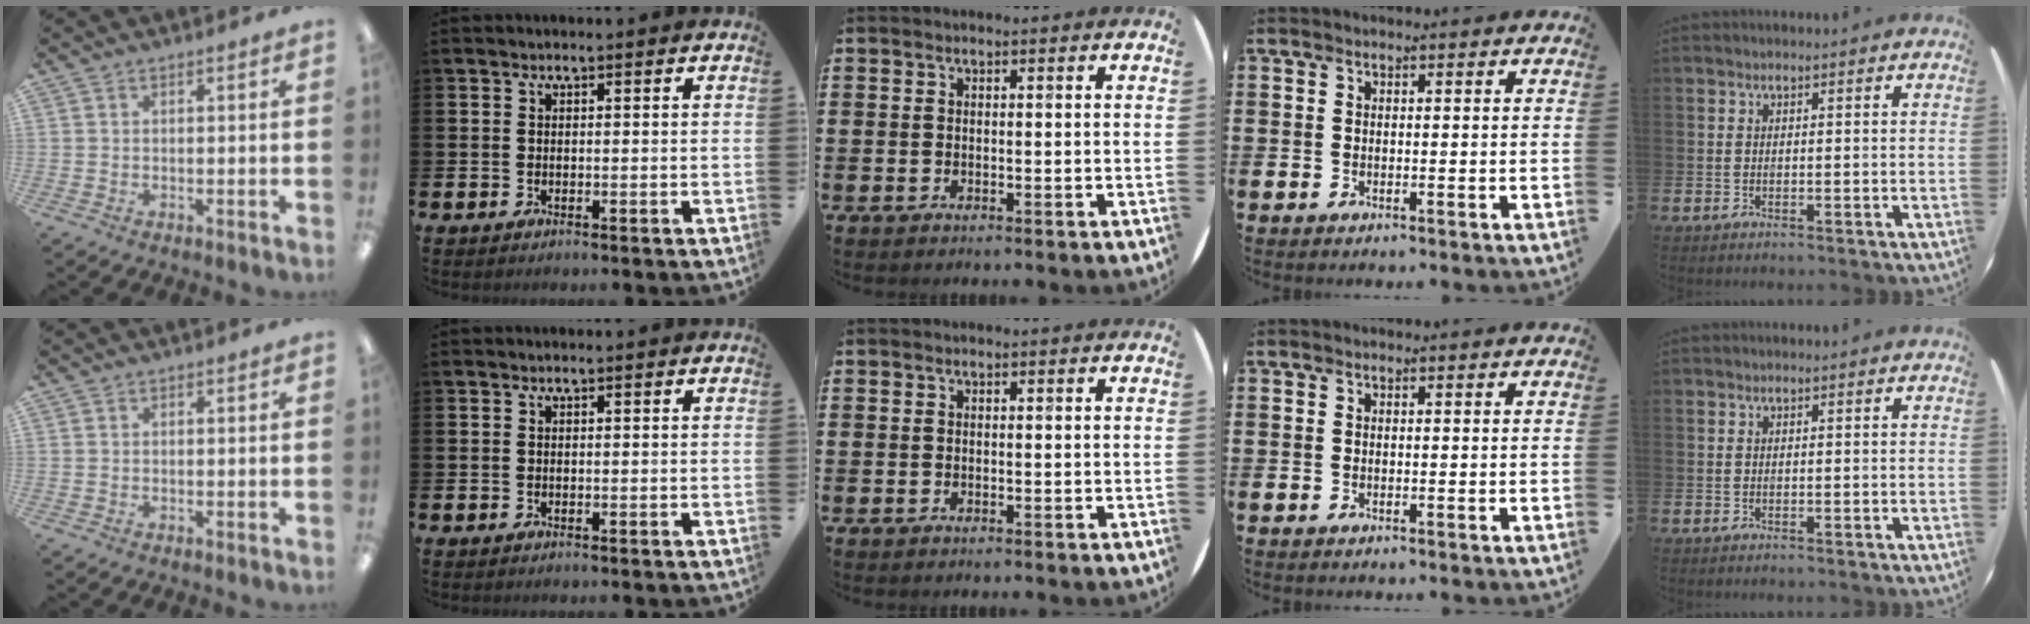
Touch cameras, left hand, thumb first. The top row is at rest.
{}